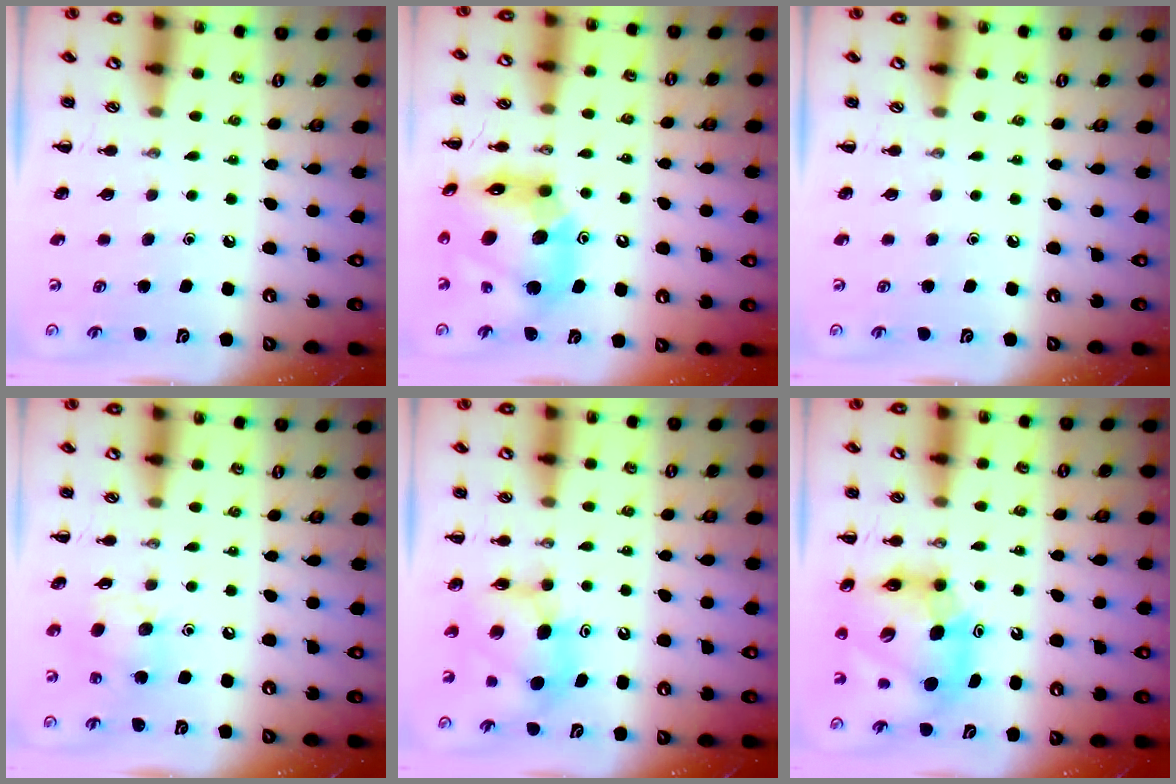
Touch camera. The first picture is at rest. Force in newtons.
{"total": 18.2, "press": 17.4, "slide": 5.2}
{"total": 0.0}
{"total": 10.2, "press": 10.0, "slide": 2.2}
{"total": 7.4, "press": 7.4, "slide": 0.6}
{"total": 13.6, "press": 13.0, "slide": 4.1}